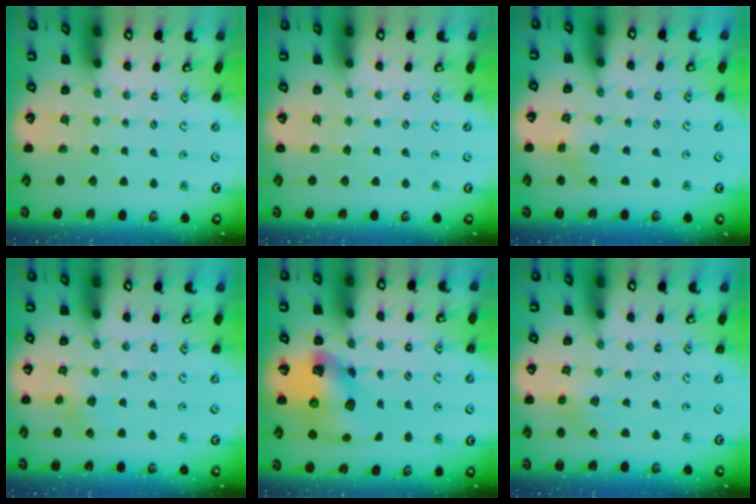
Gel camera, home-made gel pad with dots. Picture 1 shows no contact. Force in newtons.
{"total": 0.0}
{"total": 2.1, "press": 2.1, "slide": 0.1}
{"total": 1.8, "press": 1.8, "slide": 0.3}
{"total": 12.8, "press": 12.7, "slide": 1.8}
{"total": 1.5, "press": 1.5, "slide": 0.2}